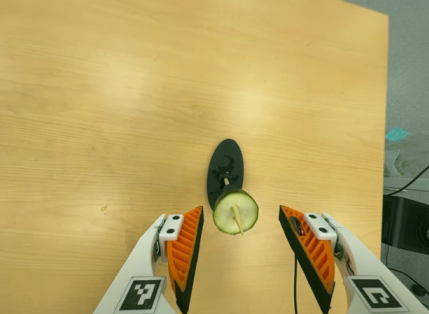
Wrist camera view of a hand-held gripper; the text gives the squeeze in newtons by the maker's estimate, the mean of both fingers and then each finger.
{"total": 0.0}